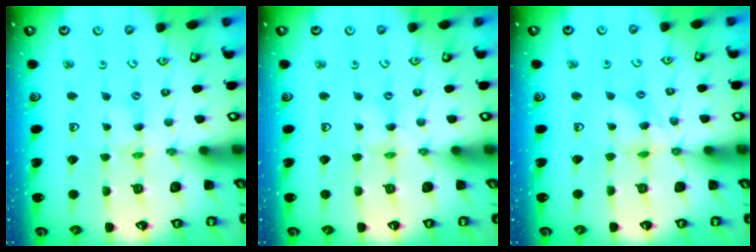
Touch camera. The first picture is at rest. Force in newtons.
{"total": 0.8, "press": 0.8, "slide": 0.2}
{"total": 5.7, "press": 5.7, "slide": 0.3}